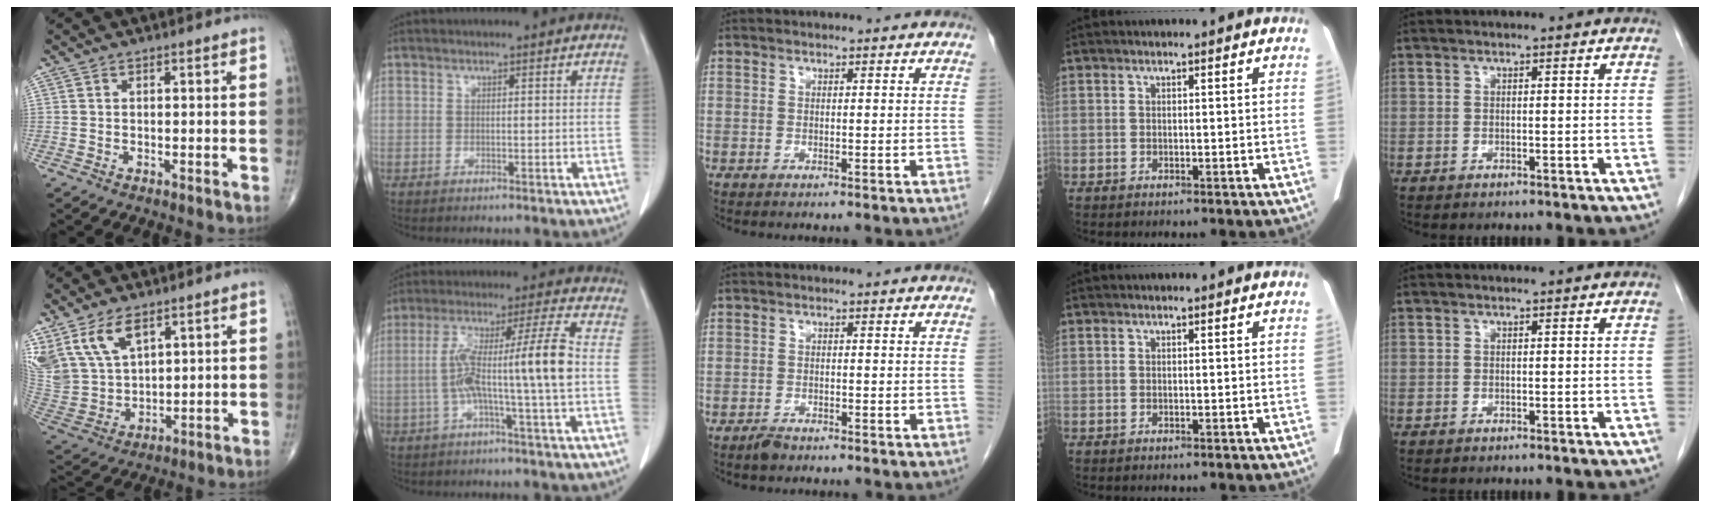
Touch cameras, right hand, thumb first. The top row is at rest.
{"thumb": {"total": 14.7, "force": [8.3, 8.3, 8.8], "torque": [-0.178, -0.024, 0.182]}, "index": {"total": 11.6, "force": [-1.3, -1.0, 11.5], "torque": [-0.212, 0.024, -0.027]}, "middle": {"total": 1.5, "force": [-1.2, 0.6, 0.6], "torque": [-0.012, -0.002, -0.016]}}